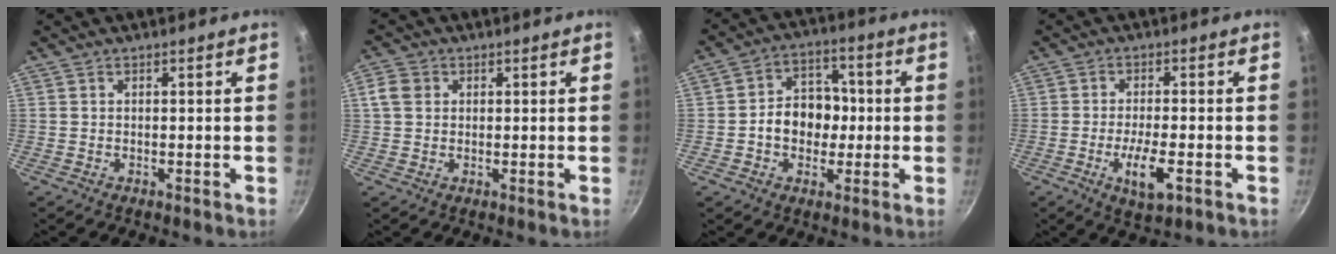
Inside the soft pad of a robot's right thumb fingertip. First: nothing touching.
{"total": 3.9, "force": [0.9, 3.3, 2.0], "torque": [-0.026, 0.007, 0.012]}
{"total": 10.0, "force": [-0.8, 7.9, 6.0], "torque": [-0.052, 0.020, -0.025]}
{"total": 7.1, "force": [-2.6, 2.3, 6.3], "torque": [-0.106, 0.006, -0.043]}